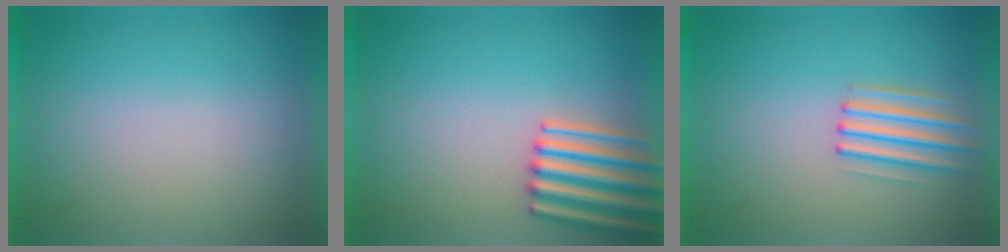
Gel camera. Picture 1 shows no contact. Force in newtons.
{"total": 4.4}
{"total": 2.1}